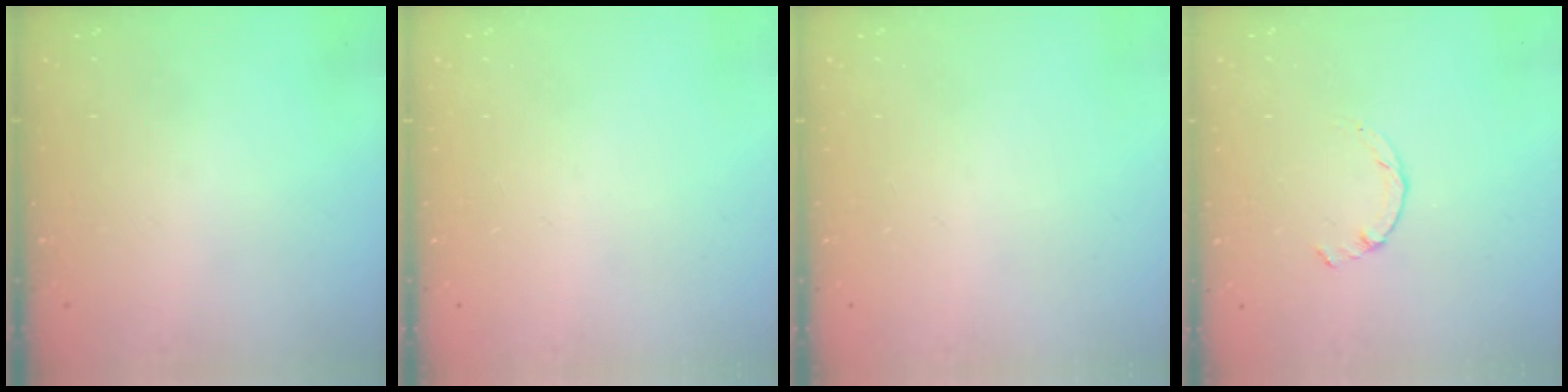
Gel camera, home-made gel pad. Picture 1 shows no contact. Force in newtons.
{"total": 0.0}
{"total": 0.0}
{"total": 0.9, "press": 0.9, "slide": 0.3}